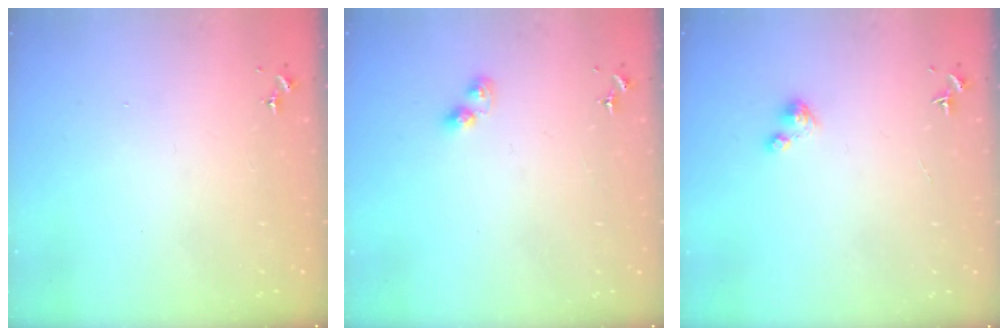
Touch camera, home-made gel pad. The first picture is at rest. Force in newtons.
{"total": 5.1, "press": 5.1, "slide": 0.1}
{"total": 3.0, "press": 3.0, "slide": 0.2}